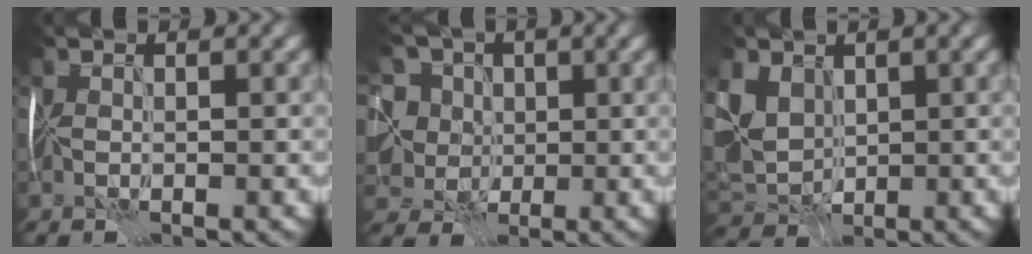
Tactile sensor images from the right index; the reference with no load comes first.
{"total": 8.9, "force": [1.9, 7.3, 4.6], "torque": [-0.094, 0.023, -0.004]}
{"total": 4.9, "force": [0.8, 3.9, 2.9], "torque": [-0.085, 0.001, 0.014]}